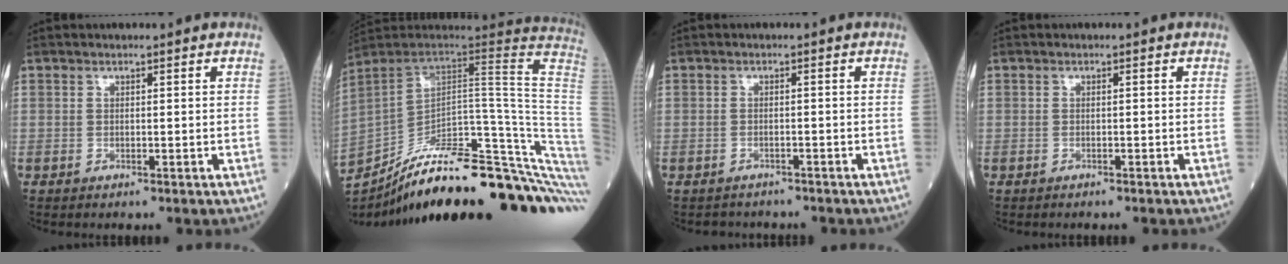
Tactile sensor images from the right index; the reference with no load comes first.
{"total": 37.0, "force": [-27.7, 4.7, 24.1], "torque": [-0.269, -0.039, -0.386]}
{"total": 4.6, "force": [-4.2, 1.9, 0.7], "torque": [-0.016, 0.005, -0.054]}
{"total": 2.1, "force": [-1.7, 0.7, 1.0], "torque": [-0.024, -0.005, -0.016]}